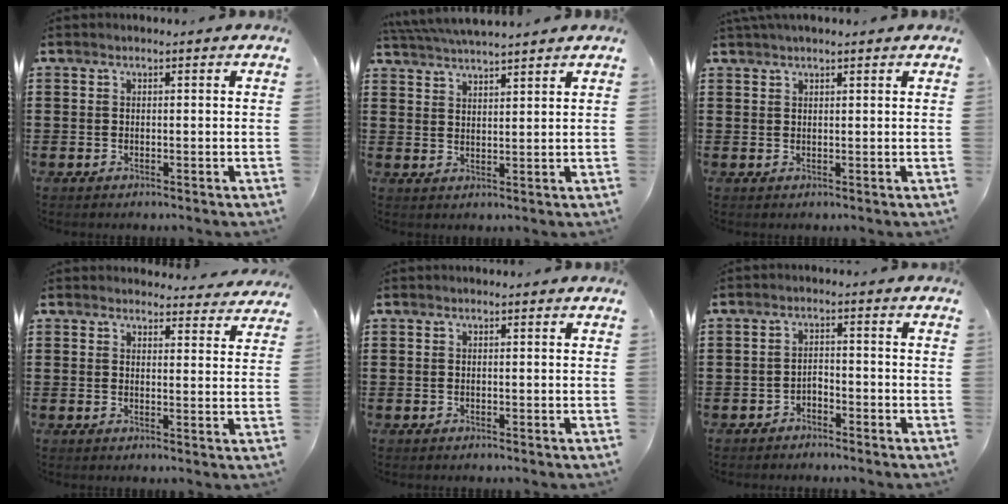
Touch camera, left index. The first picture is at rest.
{"total": 4.2, "force": [4.1, -0.2, 0.7], "torque": [-0.028, -0.016, 0.075]}
{"total": 1.3, "force": [1.2, 0.1, 0.6], "torque": [-0.012, 0.001, 0.021]}
{"total": 3.1, "force": [3.0, 0.6, 0.4], "torque": [-0.010, -0.014, 0.055]}
{"total": 0.0}
{"total": 2.4, "force": [-2.3, 0.6, 0.1], "torque": [-0.011, 0.001, -0.051]}